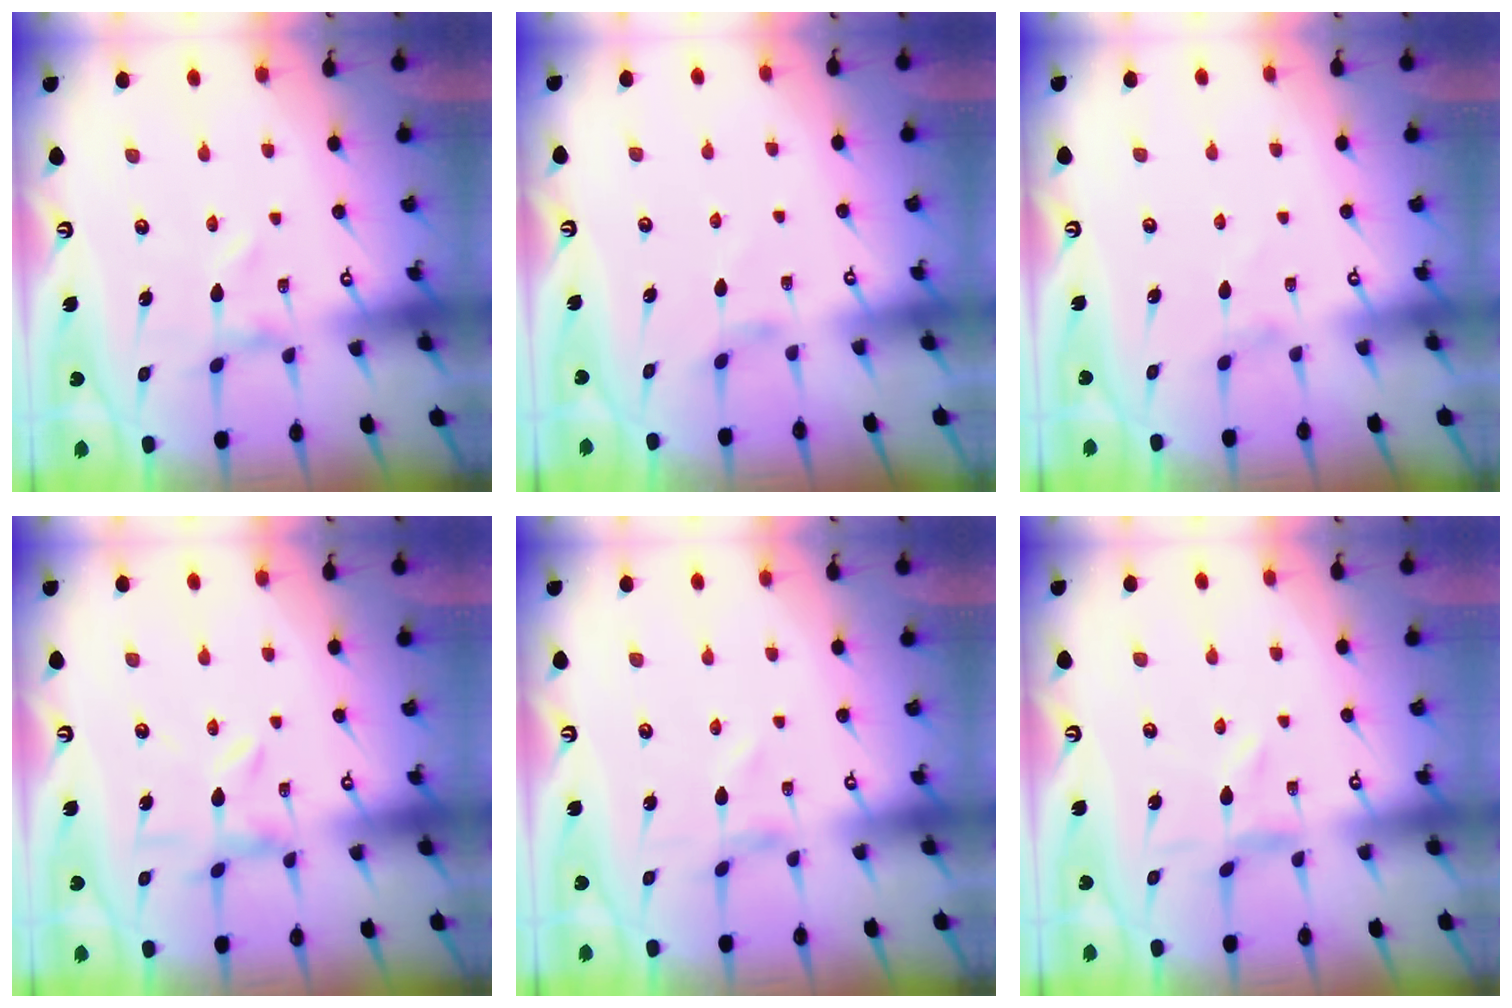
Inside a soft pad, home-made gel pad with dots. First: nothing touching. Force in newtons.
{"total": 1.8, "press": 1.8, "slide": 0.4}
{"total": 1.2, "press": 1.1, "slide": 0.3}
{"total": 2.0, "press": 2.0, "slide": 0.3}
{"total": 0.0}
{"total": 0.0}